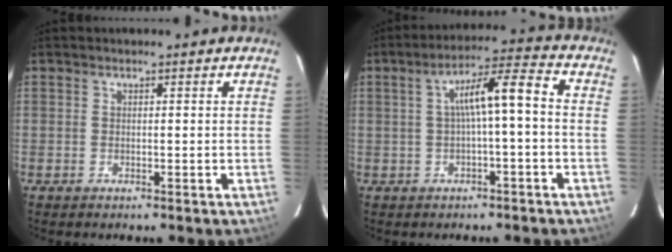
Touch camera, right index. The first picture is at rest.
{"total": 7.8, "force": [0.1, 0.7, 7.8], "torque": [-0.127, 0.031, 0.001]}